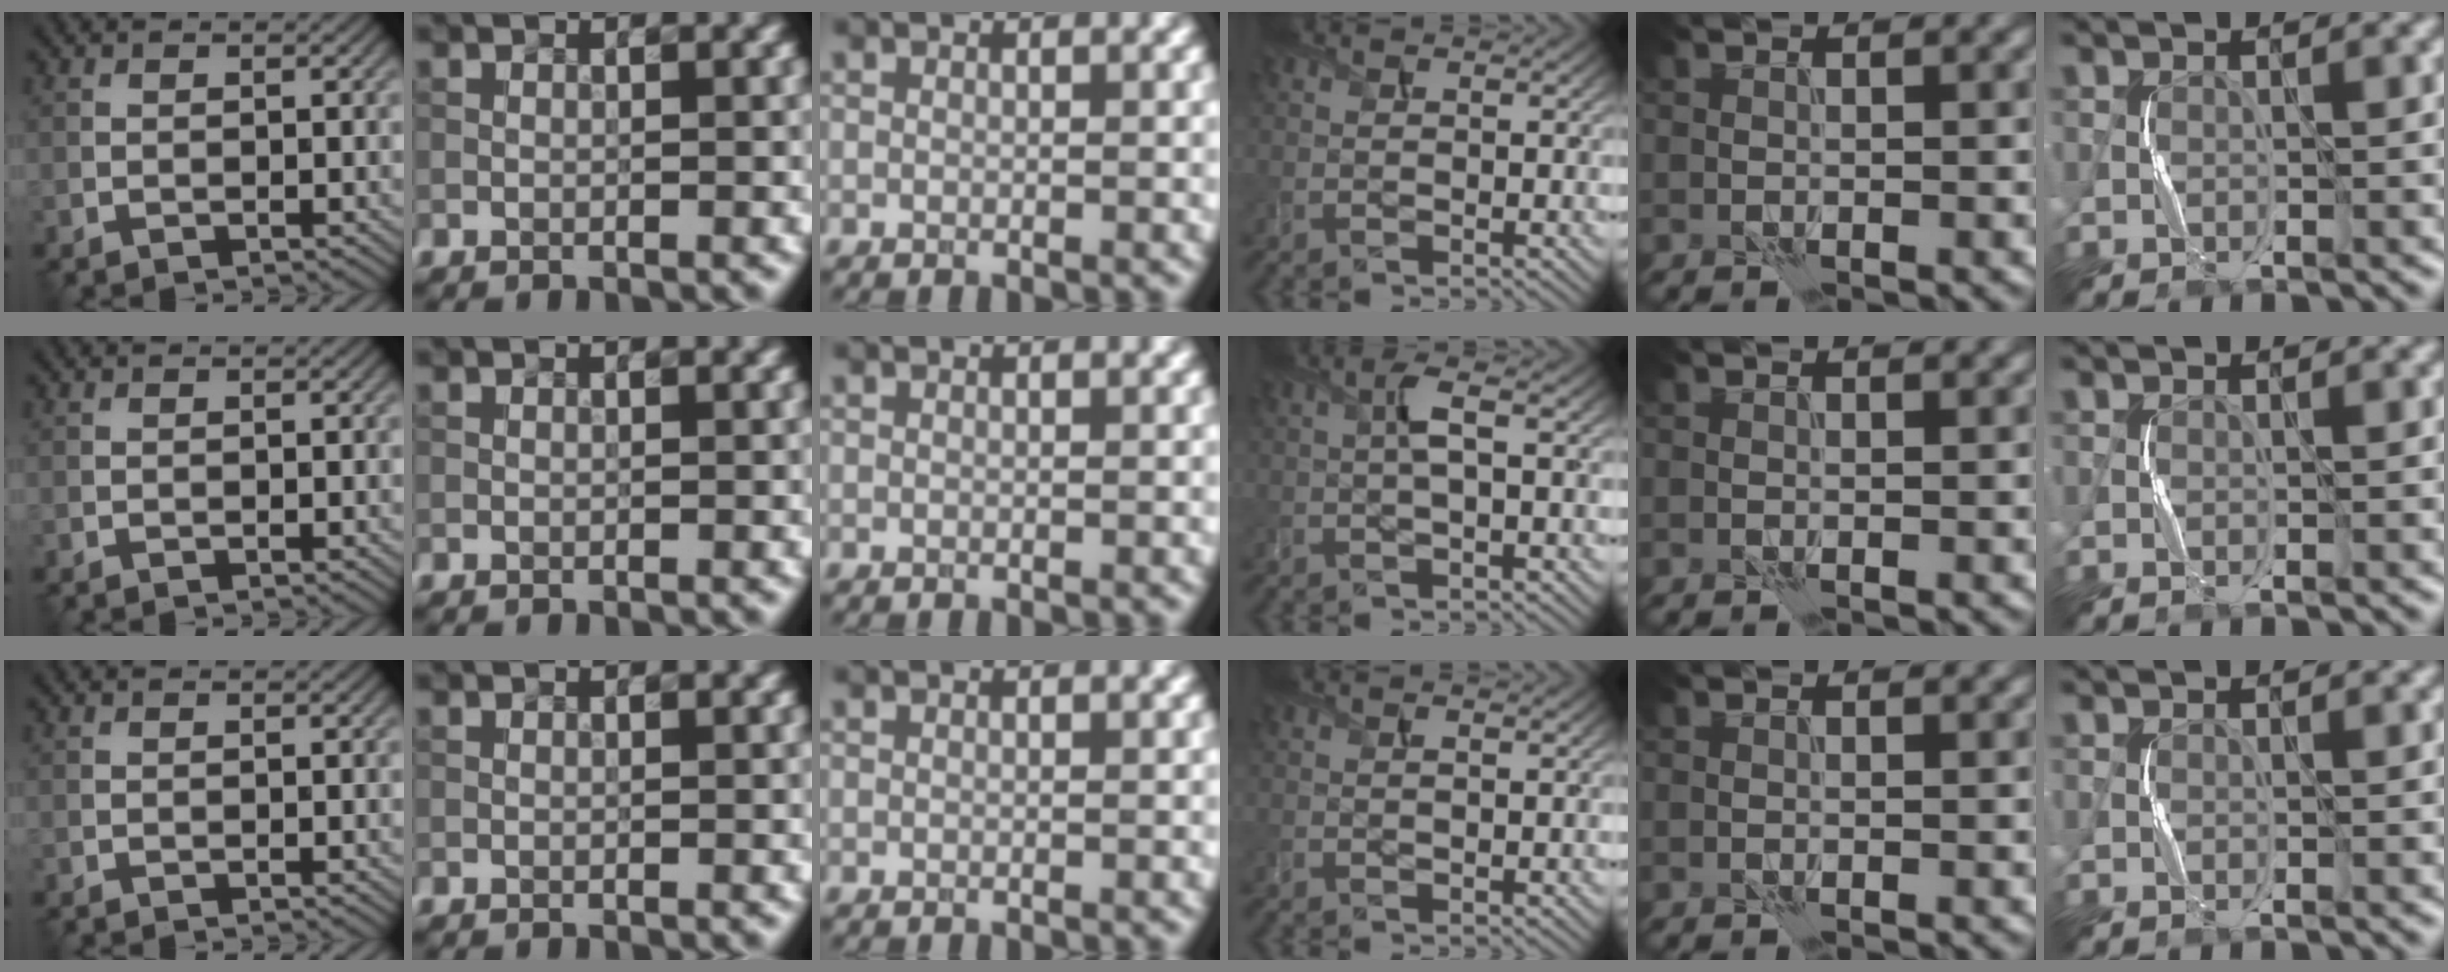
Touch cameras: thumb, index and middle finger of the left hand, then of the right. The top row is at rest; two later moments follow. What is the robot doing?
{"motion": "squeeze", "object": "paper clamp"}